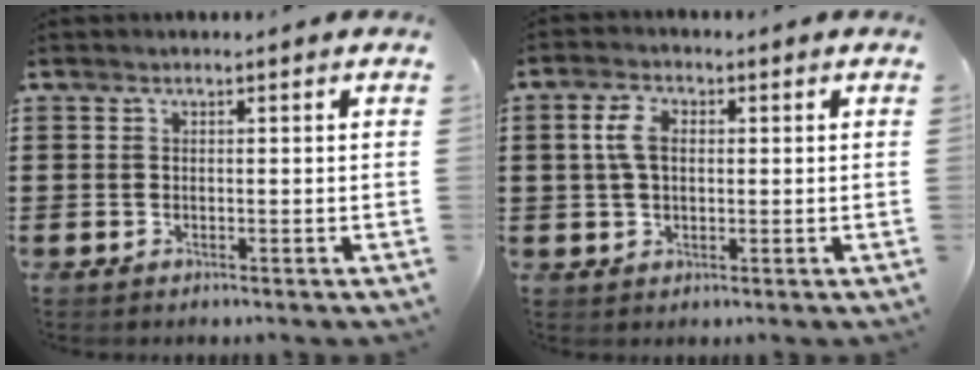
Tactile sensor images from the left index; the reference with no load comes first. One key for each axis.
{"total": 4.7, "fx": 0.7, "fy": 2.7, "fz": 3.8, "tx": -0.086, "ty": 0.011, "tz": 0.009}